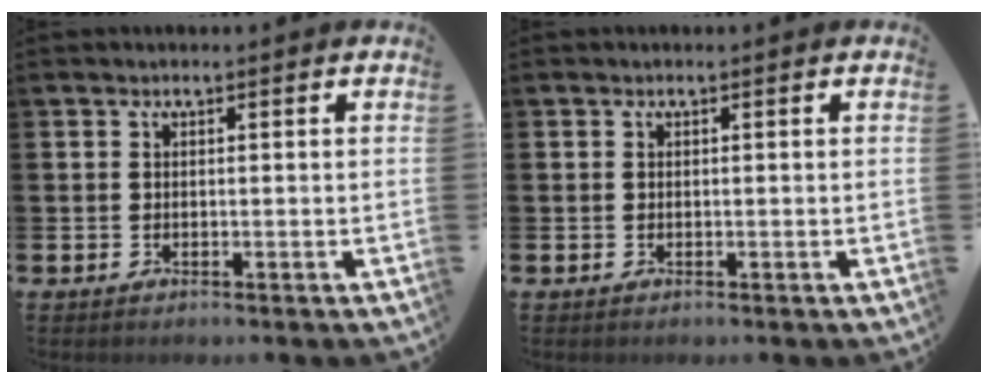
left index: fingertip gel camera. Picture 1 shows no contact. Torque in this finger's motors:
{"motor_torque": [-0.01, -0.01, 0.00, 0.00]}